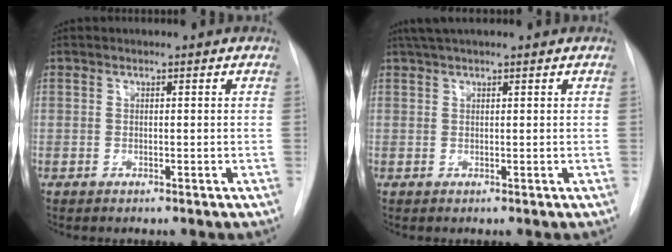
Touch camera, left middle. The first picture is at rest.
{"total": 4.7, "force": [3.9, 0.4, 2.7], "torque": [-0.044, 0.037, 0.067]}